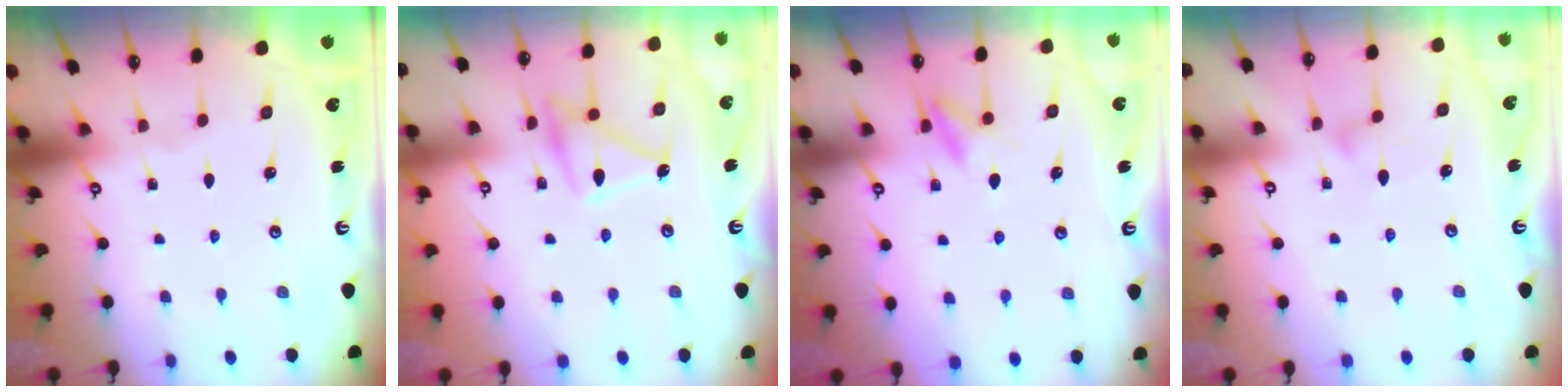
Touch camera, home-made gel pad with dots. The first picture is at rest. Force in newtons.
{"total": 14.4, "press": 14.4, "slide": 1.0}
{"total": 9.9, "press": 9.8, "slide": 1.4}
{"total": 6.9, "press": 6.9, "slide": 0.4}